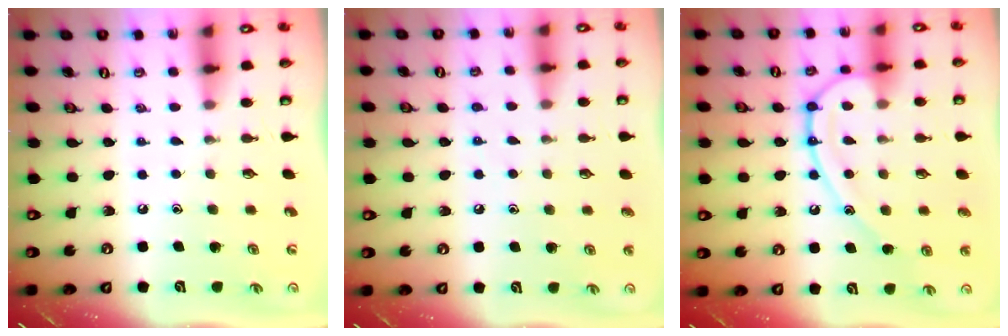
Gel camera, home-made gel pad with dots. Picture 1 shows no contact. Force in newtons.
{"total": 5.5, "press": 5.3, "slide": 1.3}
{"total": 14.6, "press": 14.5, "slide": 1.5}